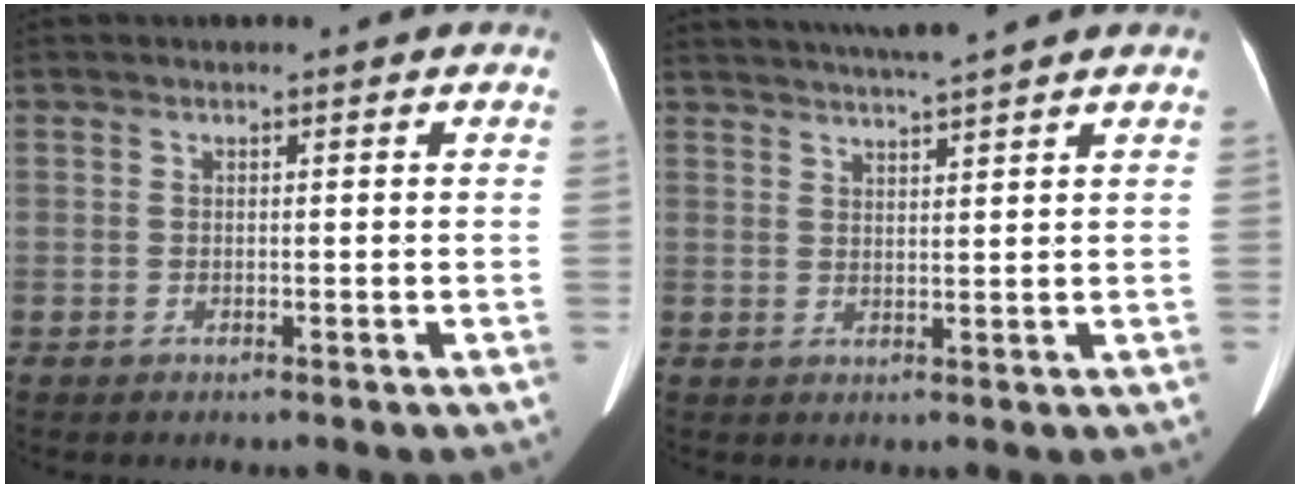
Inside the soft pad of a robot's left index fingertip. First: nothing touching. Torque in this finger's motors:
{"motor_torque": [0.21, -0.36, 0.13, 0.04]}